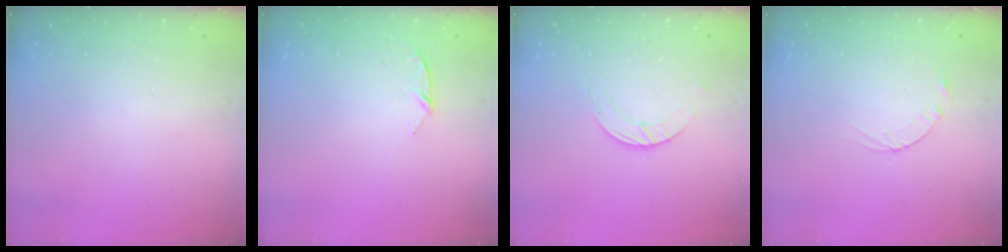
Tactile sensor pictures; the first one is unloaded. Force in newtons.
{"total": 4.3, "press": 4.3, "slide": 0.4}
{"total": 2.8, "press": 2.8, "slide": 0.3}
{"total": 2.5, "press": 2.5, "slide": 0.3}